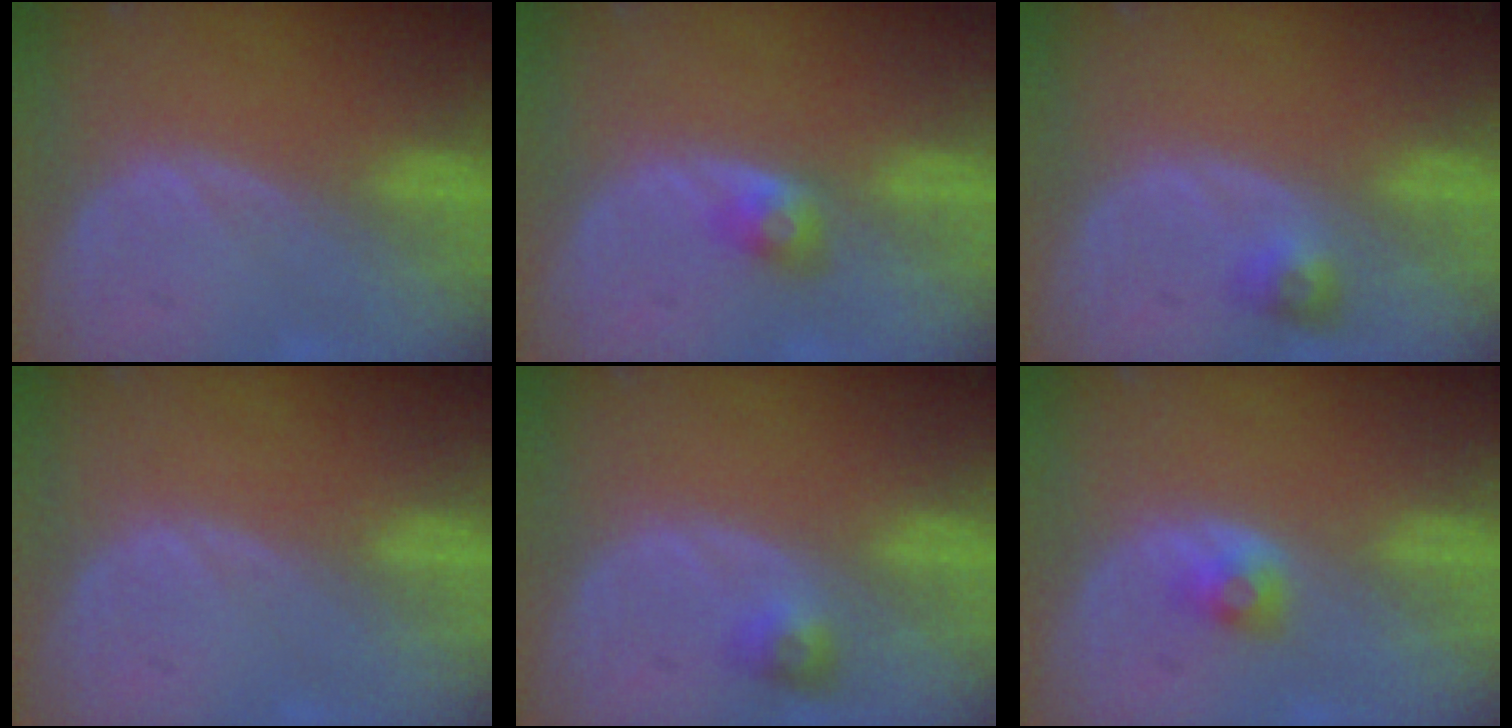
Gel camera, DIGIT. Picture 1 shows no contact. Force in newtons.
{"total": 2.8, "press": 2.5, "slide": 1.2}
{"total": 2.9, "press": 2.6, "slide": 1.2}
{"total": 0.0}
{"total": 2.9, "press": 2.6, "slide": 1.2}
{"total": 2.3, "press": 2.2, "slide": 0.5}